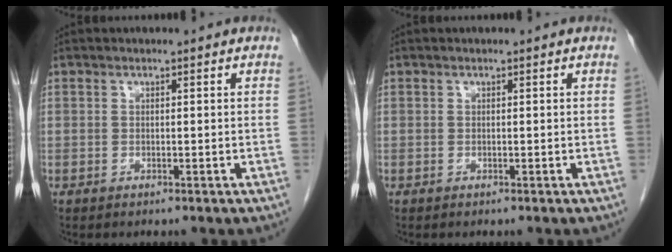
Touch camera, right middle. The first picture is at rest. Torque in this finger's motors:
{"motor_torque": [0.00, 0.00, 0.00, -0.01]}